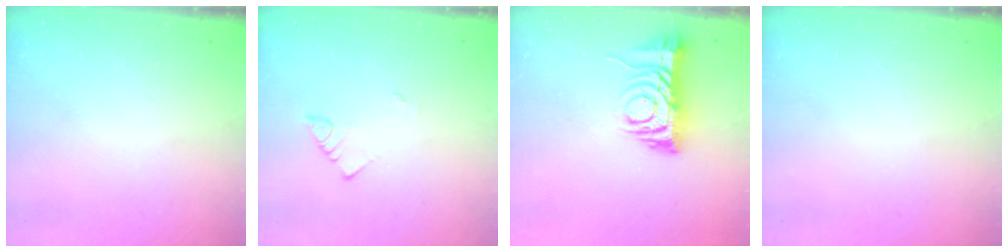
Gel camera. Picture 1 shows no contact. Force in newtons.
{"total": 2.2, "press": 2.2, "slide": 0.3}
{"total": 9.1, "press": 9.1, "slide": 1.0}
{"total": 0.0}